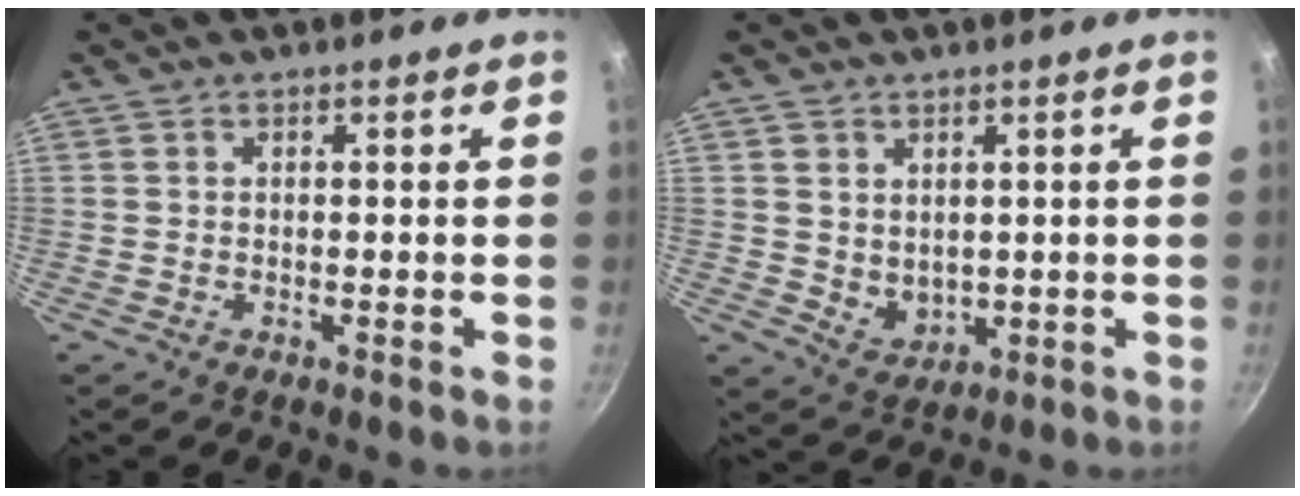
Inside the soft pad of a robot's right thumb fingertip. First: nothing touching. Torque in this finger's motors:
{"motor_torque": [-0.48, 0.32, -0.30, 0.33, 0.07]}